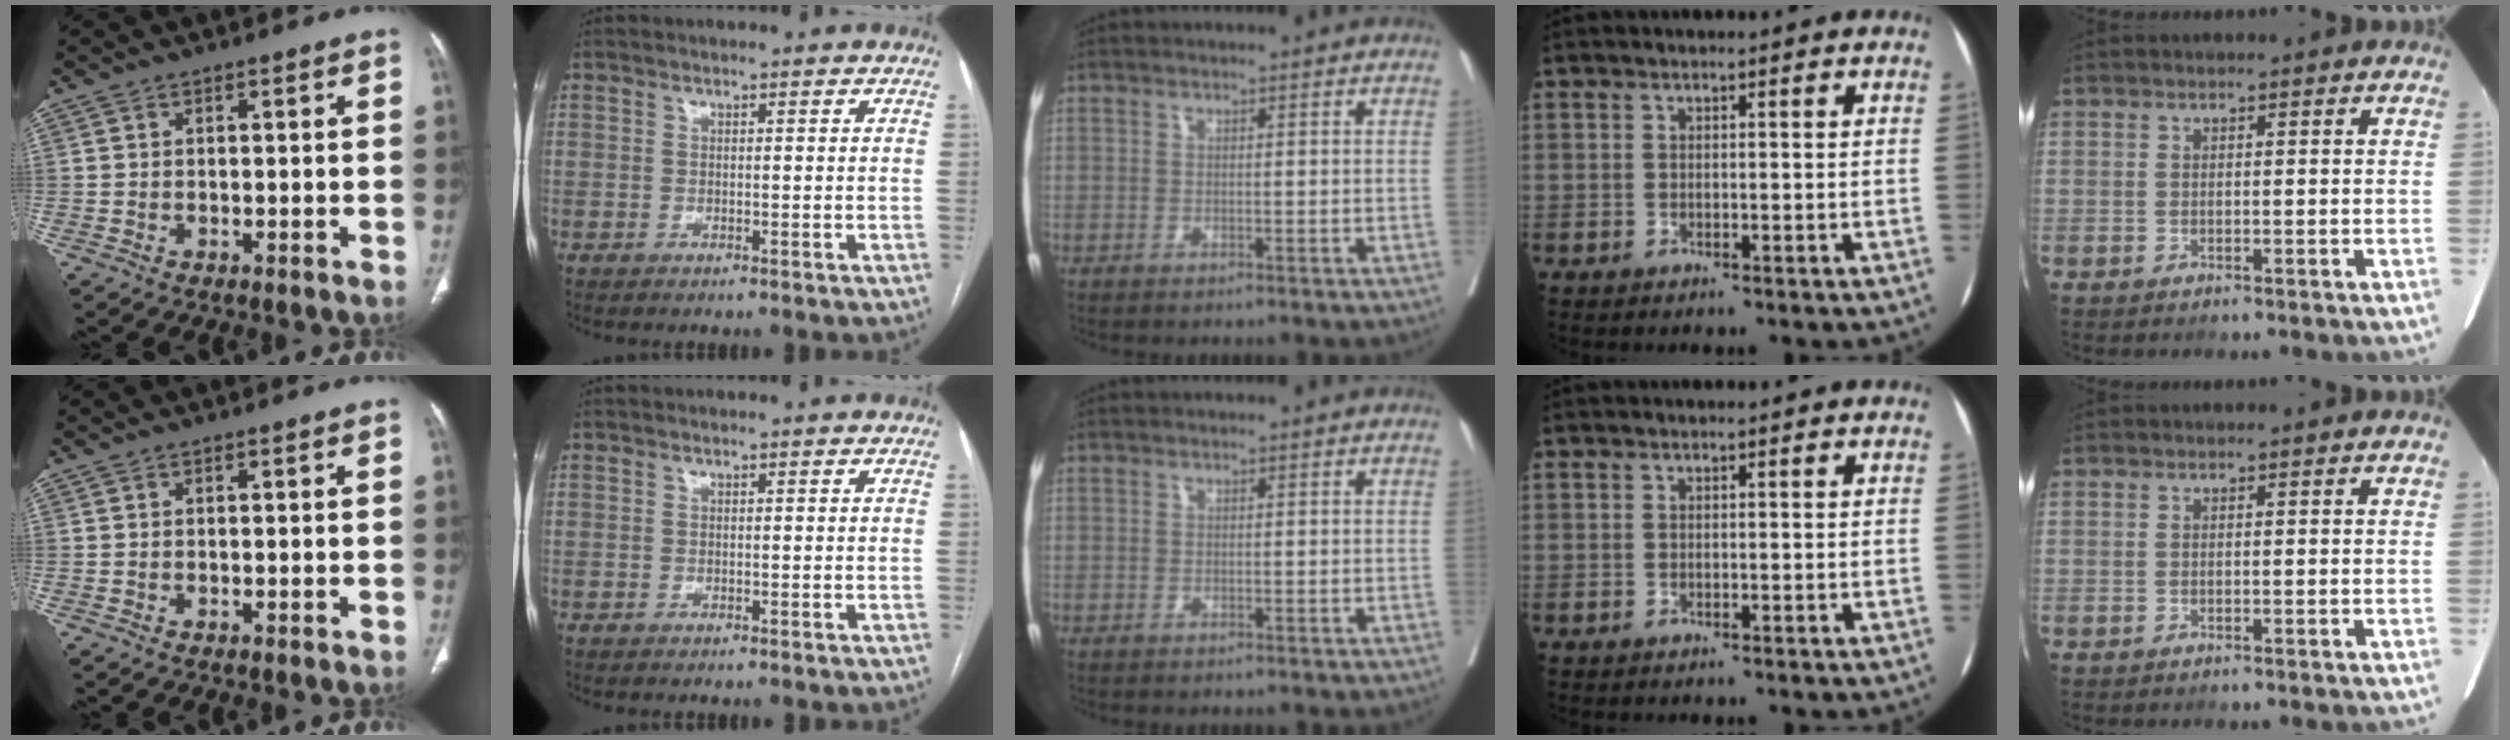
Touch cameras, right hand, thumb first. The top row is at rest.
{}